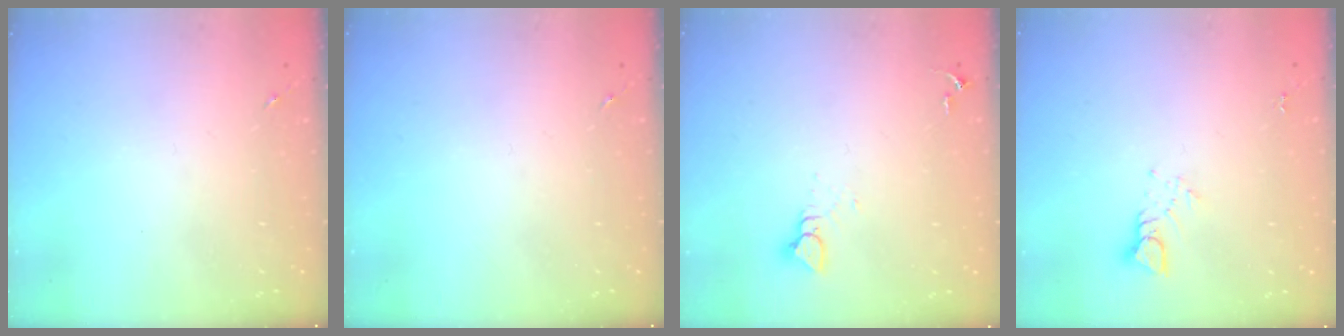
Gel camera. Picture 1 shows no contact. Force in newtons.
{"total": 0.0}
{"total": 3.9, "press": 3.9, "slide": 0.4}
{"total": 3.8, "press": 3.8, "slide": 0.2}